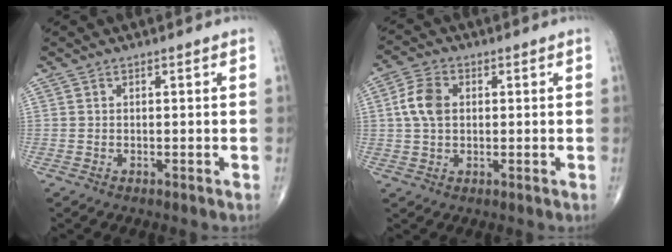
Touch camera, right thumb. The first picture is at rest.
{"total": 6.3, "force": [0.9, 4.3, 4.5], "torque": [-0.091, 0.009, 0.013]}